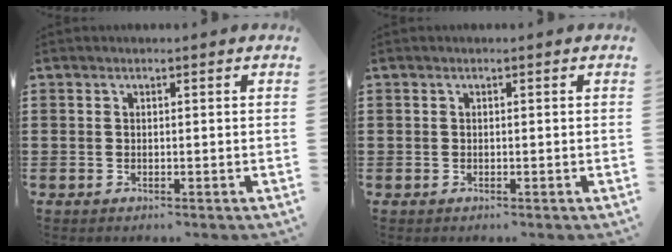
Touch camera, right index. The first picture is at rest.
{"total": 0.0}